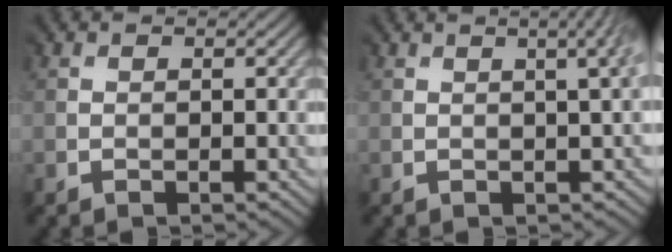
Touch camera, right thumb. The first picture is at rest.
{"total": 3.6, "force": [1.5, 1.1, 3.1], "torque": [-0.012, 0.028, -0.003]}